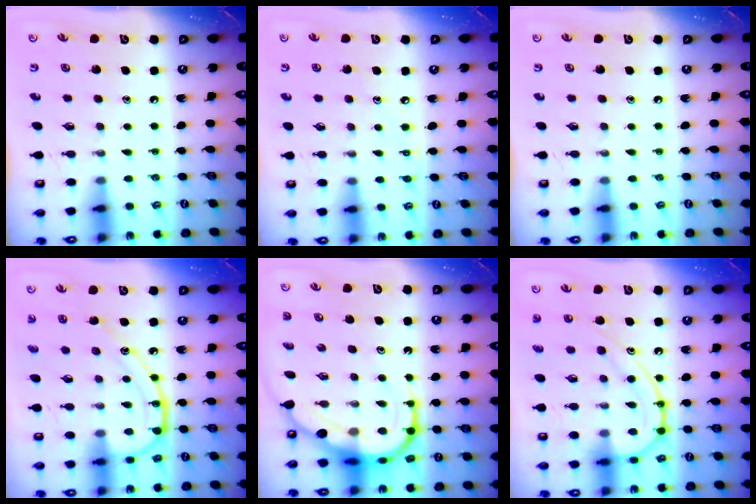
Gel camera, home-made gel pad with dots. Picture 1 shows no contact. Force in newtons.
{"total": 4.2, "press": 4.2, "slide": 0.7}
{"total": 0.0}
{"total": 13.4, "press": 13.4, "slide": 0.8}
{"total": 15.7, "press": 15.6, "slide": 1.5}
{"total": 14.0, "press": 13.9, "slide": 1.5}